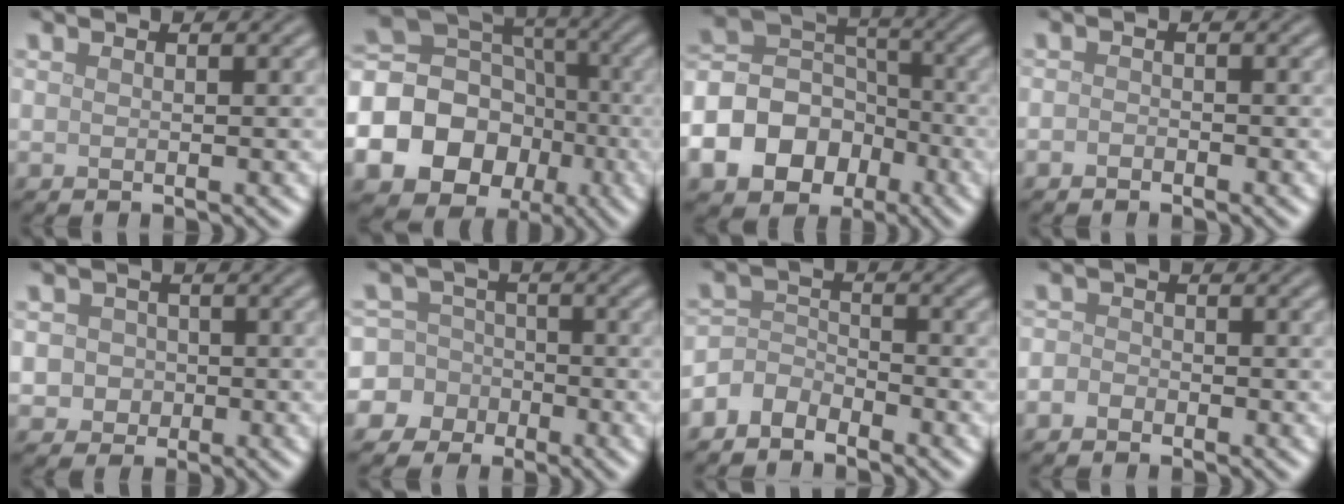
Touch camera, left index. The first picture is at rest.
{"total": 19.1, "force": [-6.1, 17.0, 6.2], "torque": [-0.172, -0.025, -0.116]}
{"total": 10.9, "force": [-5.1, 8.7, 4.3], "torque": [-0.100, -0.009, -0.110]}
{"total": 0.7, "force": [-0.6, 0.3, 0.2], "torque": [-0.003, -0.002, -0.012]}
{"total": 3.3, "force": [-0.1, 3.1, 1.1], "torque": [0.002, 0.015, -0.014]}
{"total": 8.6, "force": [-2.5, 8.2, 1.0], "torque": [-0.038, 0.010, -0.081]}
{"total": 2.8, "force": [-2.3, 1.5, 0.6], "torque": [-0.012, 0.010, -0.055]}
{"total": 1.3, "force": [-0.7, 1.1, 0.3], "torque": [0.004, 0.001, -0.020]}